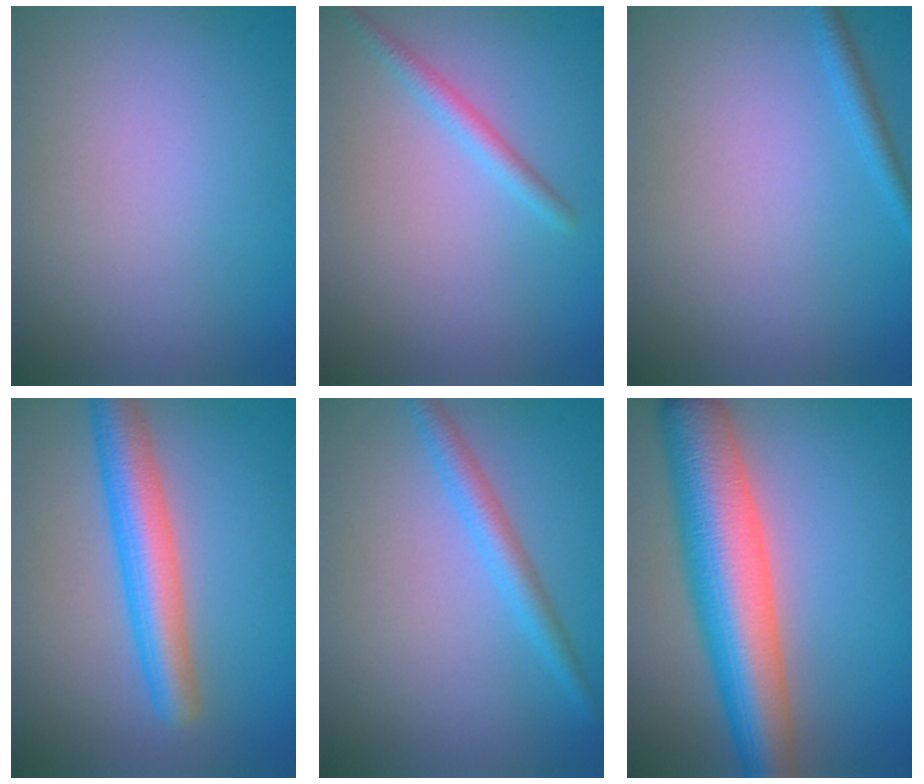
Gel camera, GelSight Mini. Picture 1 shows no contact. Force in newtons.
{"total": 1.8, "press": 1.8, "slide": 0.0}
{"total": 1.5, "press": 1.5, "slide": 0.1}
{"total": 5.8, "press": 5.8, "slide": 0.2}
{"total": 2.5, "press": 2.5, "slide": 0.1}
{"total": 10.9, "press": 10.9, "slide": 0.3}